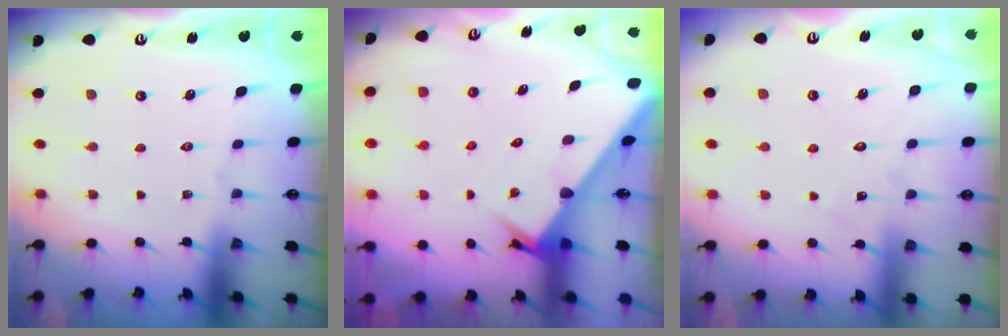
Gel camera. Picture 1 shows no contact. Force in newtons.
{"total": 3.1, "press": 3.1, "slide": 0.3}
{"total": 6.1, "press": 6.1, "slide": 0.1}